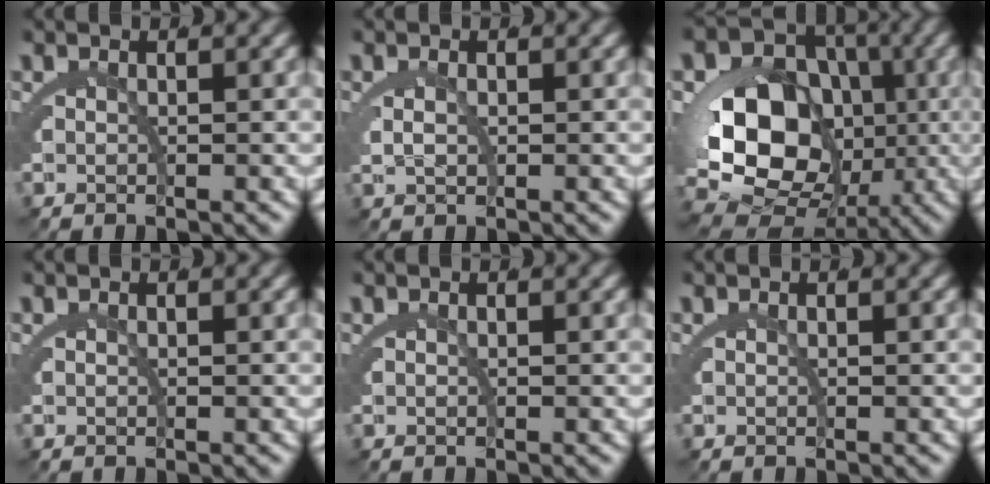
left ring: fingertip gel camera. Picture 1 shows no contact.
{"total": 0.9, "force": [0.3, 0.1, 0.9], "torque": [-0.023, -0.006, 0.013]}
{"total": 14.3, "force": [-1.0, 11.1, 8.9], "torque": [-0.168, -0.046, -0.005]}
{"total": 0.0}
{"total": 0.0}
{"total": 0.0}